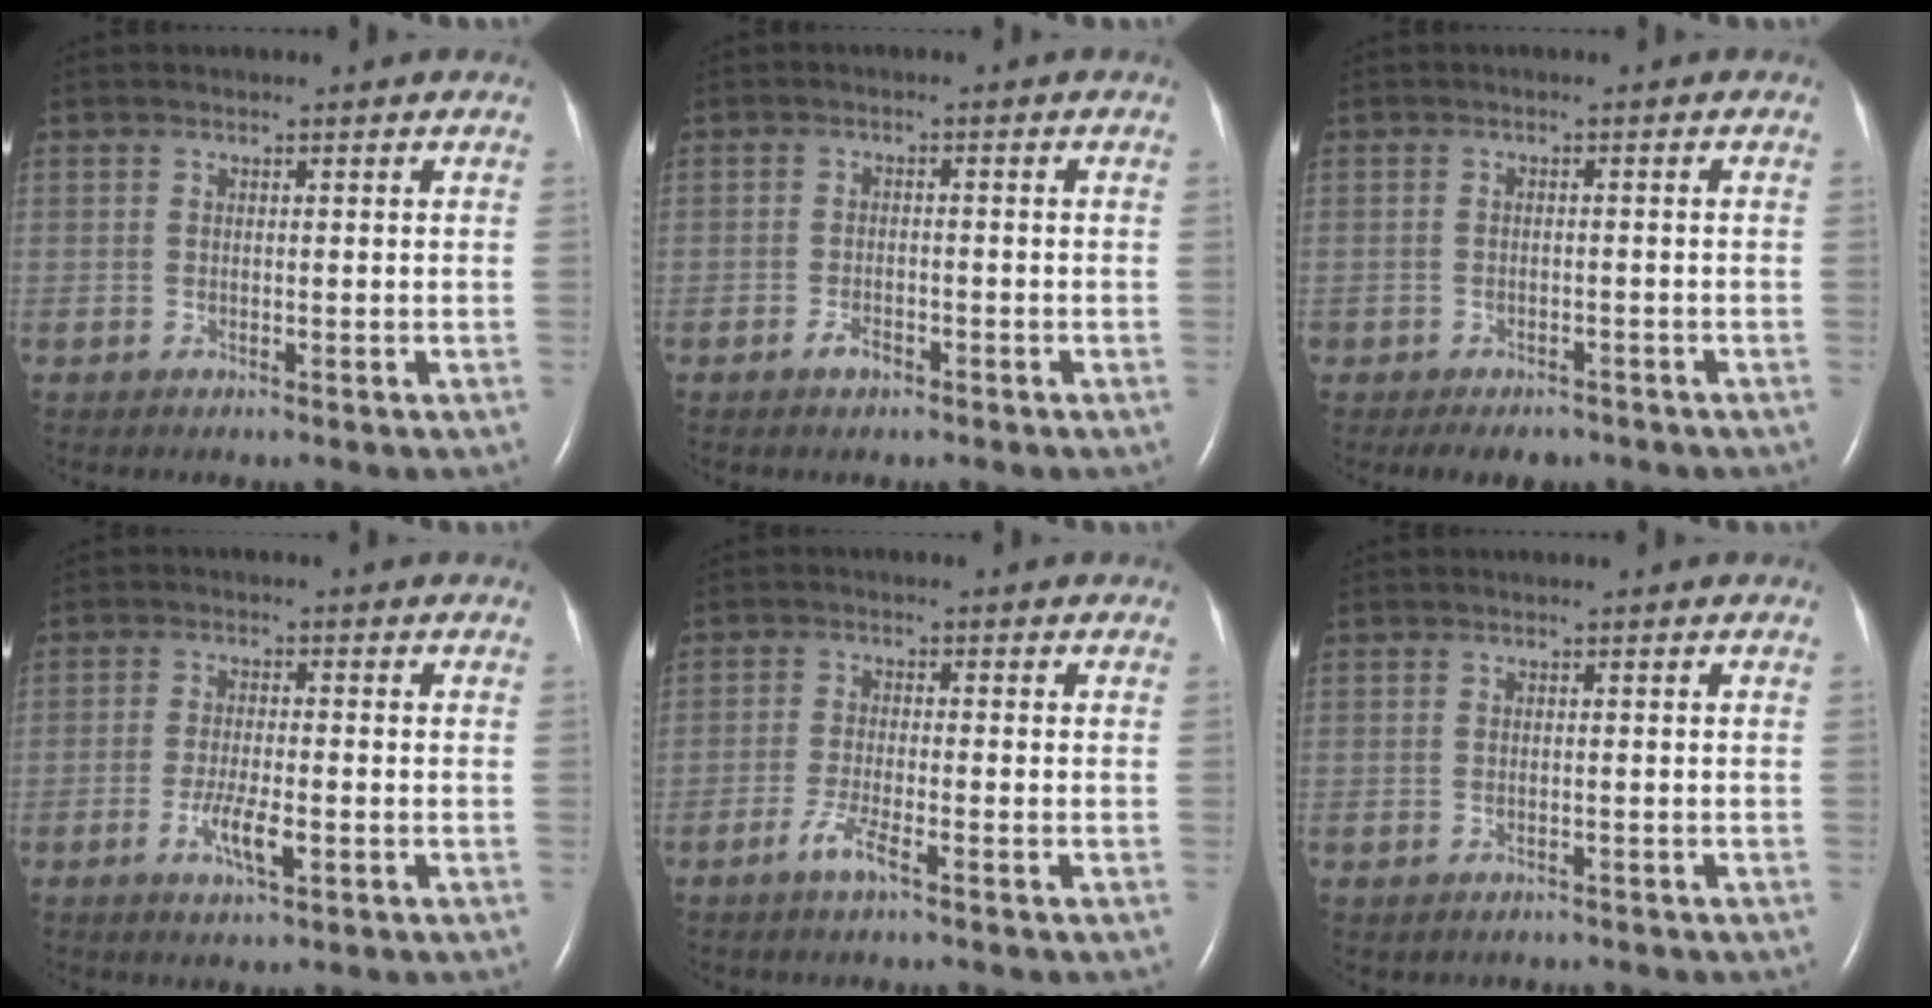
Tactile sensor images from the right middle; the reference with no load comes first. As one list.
[{"total": 2.0, "force": [-1.4, 0.9, 1.1], "torque": [-0.025, 0.002, -0.022]}, {"total": 4.7, "force": [-3.7, 2.4, 1.5], "torque": [-0.018, 0.003, -0.046]}, {"total": 4.5, "force": [-1.8, 0.9, 4.0], "torque": [-0.082, -0.002, -0.029]}, {"total": 3.4, "force": [-2.1, 0.1, 2.6], "torque": [-0.061, -0.005, -0.043]}, {"total": 1.8, "force": [-1.4, 1.0, 0.3], "torque": [-0.012, 0.000, -0.015]}]